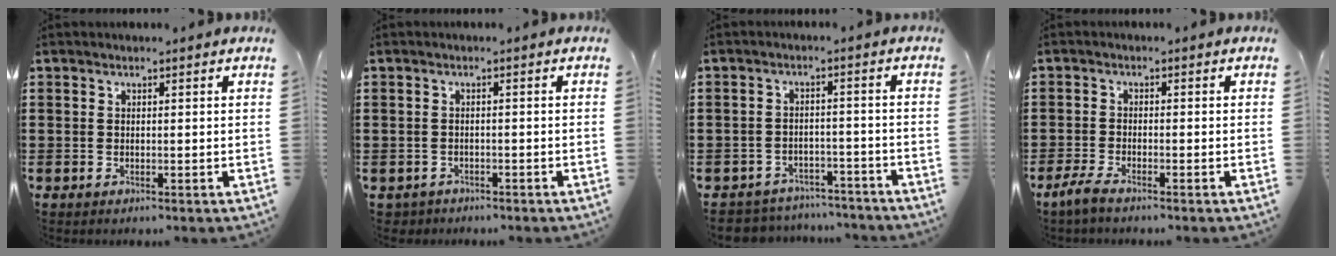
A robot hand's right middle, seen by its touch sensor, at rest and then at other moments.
{"total": 1.1, "force": [-1.0, 0.4, -0.1], "torque": [-0.003, 0.002, -0.025]}
{"total": 4.0, "force": [-3.9, 0.7, -0.2], "torque": [-0.005, 0.003, -0.085]}
{"total": 2.4, "force": [-1.9, 0.2, 1.5], "torque": [-0.041, -0.003, -0.040]}